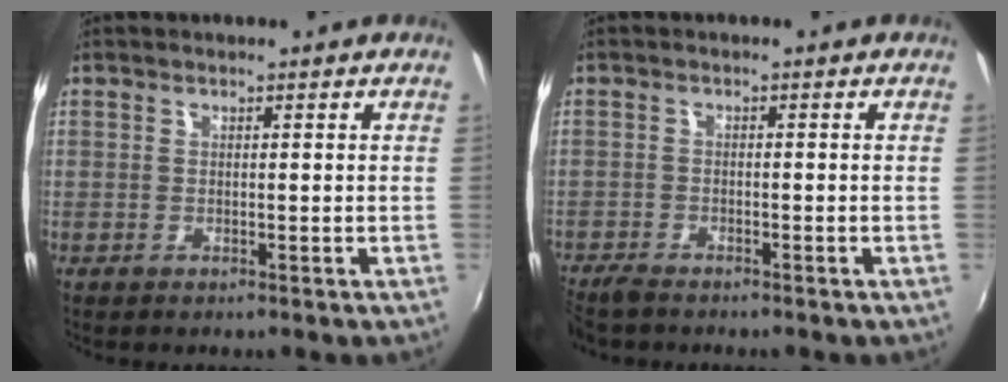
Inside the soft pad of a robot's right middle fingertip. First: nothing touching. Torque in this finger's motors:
{"motor_torque": [1.00, -1.13, 0.26, 0.05]}